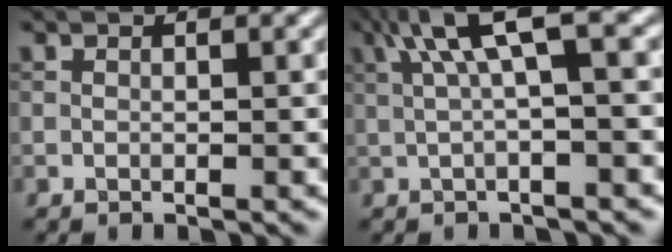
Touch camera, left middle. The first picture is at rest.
{"total": 5.3, "force": [1.6, 0.8, 5.0], "torque": [-0.090, 0.017, 0.028]}